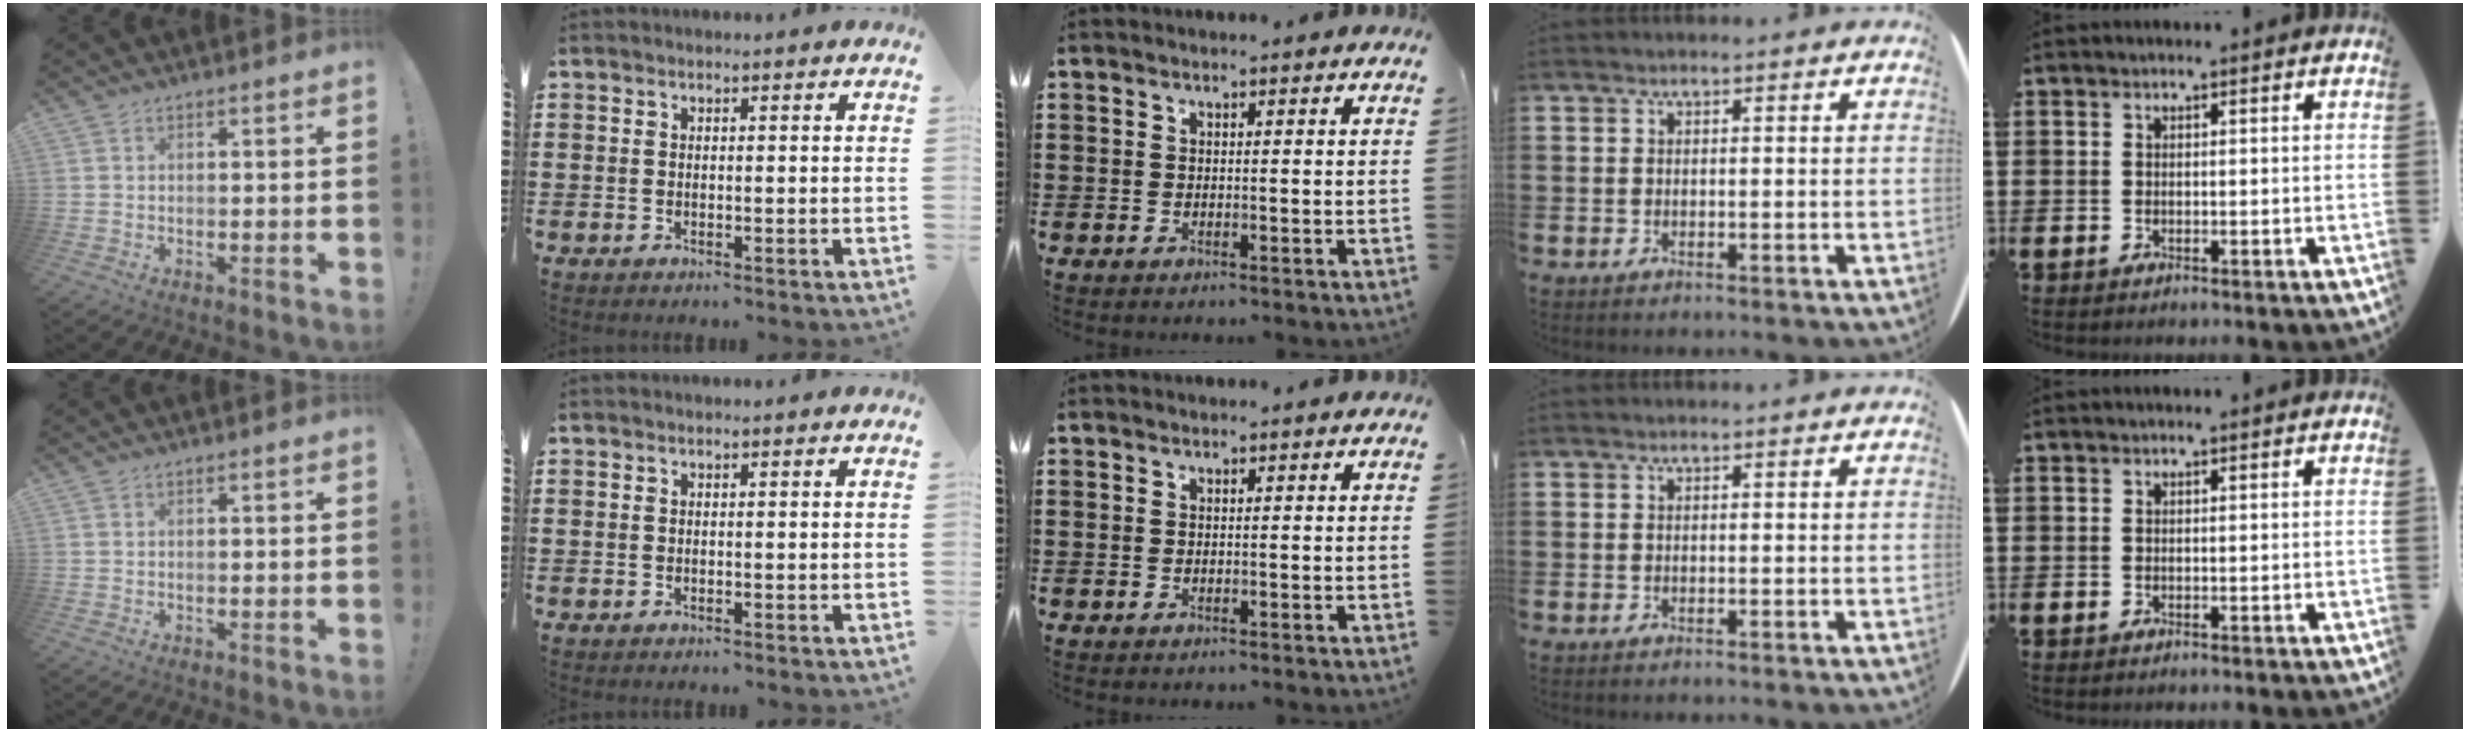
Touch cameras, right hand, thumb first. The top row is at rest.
{}